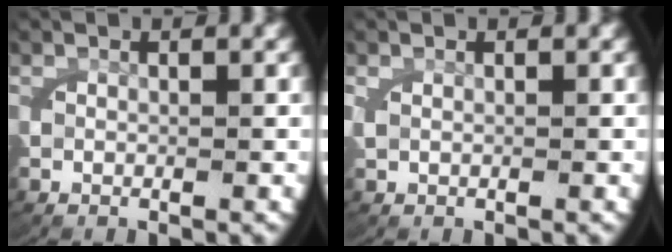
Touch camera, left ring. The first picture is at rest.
{"total": 0.6, "force": [0.4, 0.1, 0.4], "torque": [-0.012, 0.002, 0.012]}